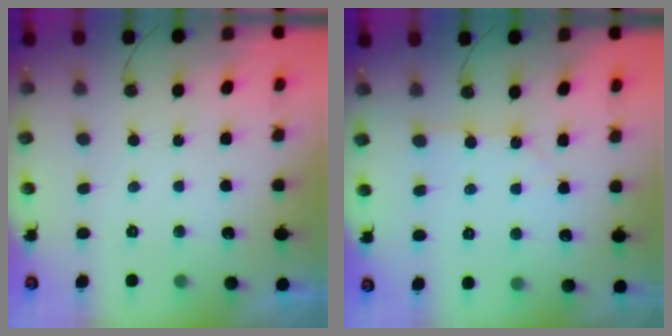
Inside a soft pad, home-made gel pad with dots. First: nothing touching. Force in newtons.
{"total": 1.7, "press": 1.6, "slide": 0.3}